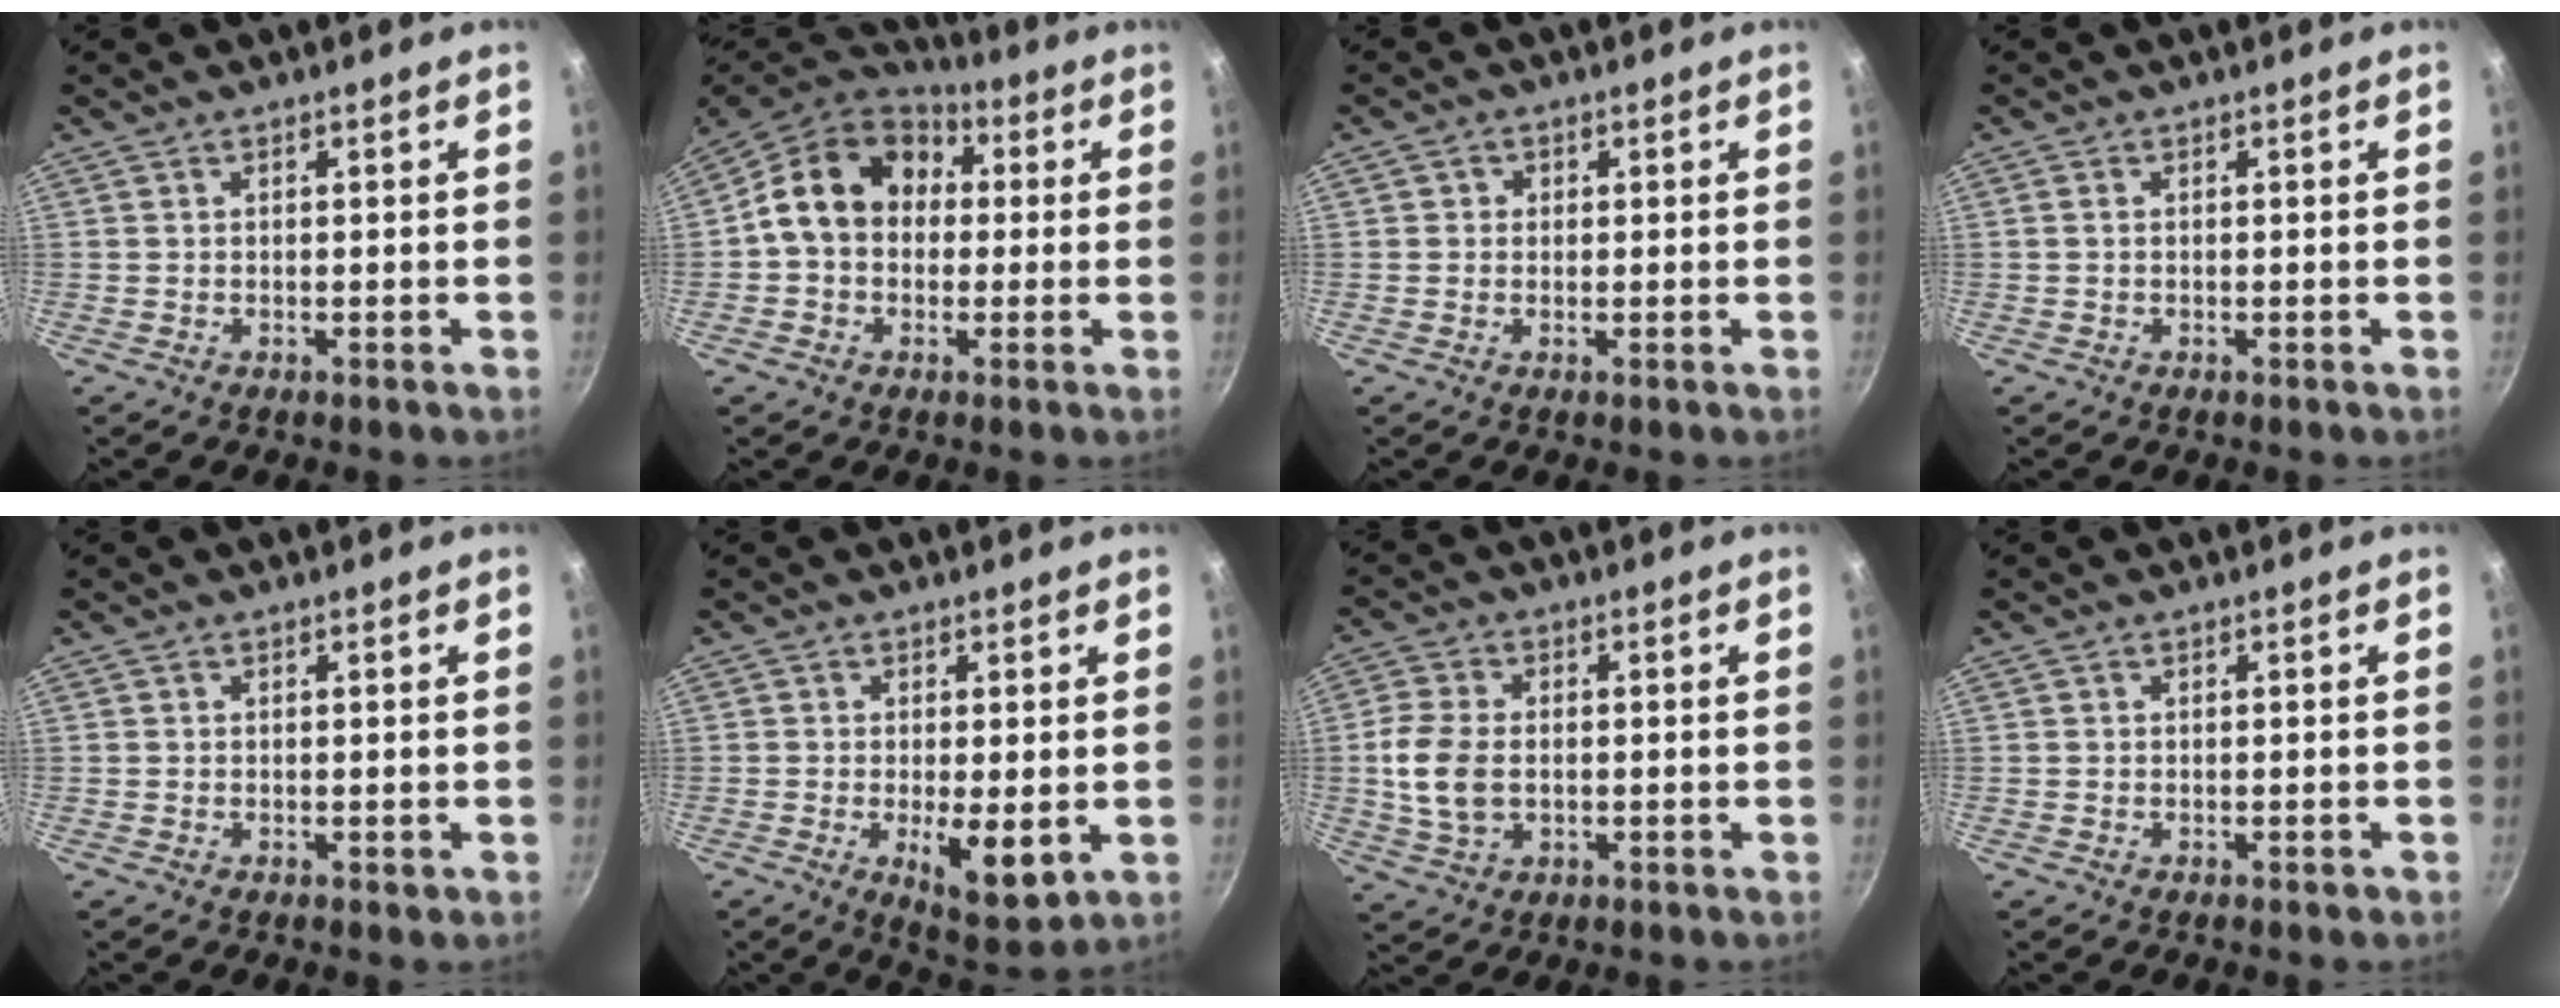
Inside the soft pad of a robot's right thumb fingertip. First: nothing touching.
{"total": 15.5, "force": [1.9, 12.4, 9.1], "torque": [-0.127, 0.037, 0.012]}
{"total": 1.8, "force": [0.3, 1.8, 0.5], "torque": [0.002, -0.001, -0.001]}
{"total": 0.8, "force": [0.1, 0.6, 0.5], "torque": [-0.009, 0.004, 0.000]}
{"total": 0.6, "force": [0.0, 0.5, 0.3], "torque": [-0.001, 0.001, 0.000]}
{"total": 8.0, "force": [-1.2, 3.0, 7.4], "torque": [-0.103, -0.017, -0.007]}
{"total": 9.1, "force": [-0.3, 6.2, 6.7], "torque": [-0.131, 0.004, -0.008]}
{"total": 0.6, "force": [-0.3, 0.4, 0.3], "torque": [-0.002, 0.003, -0.004]}